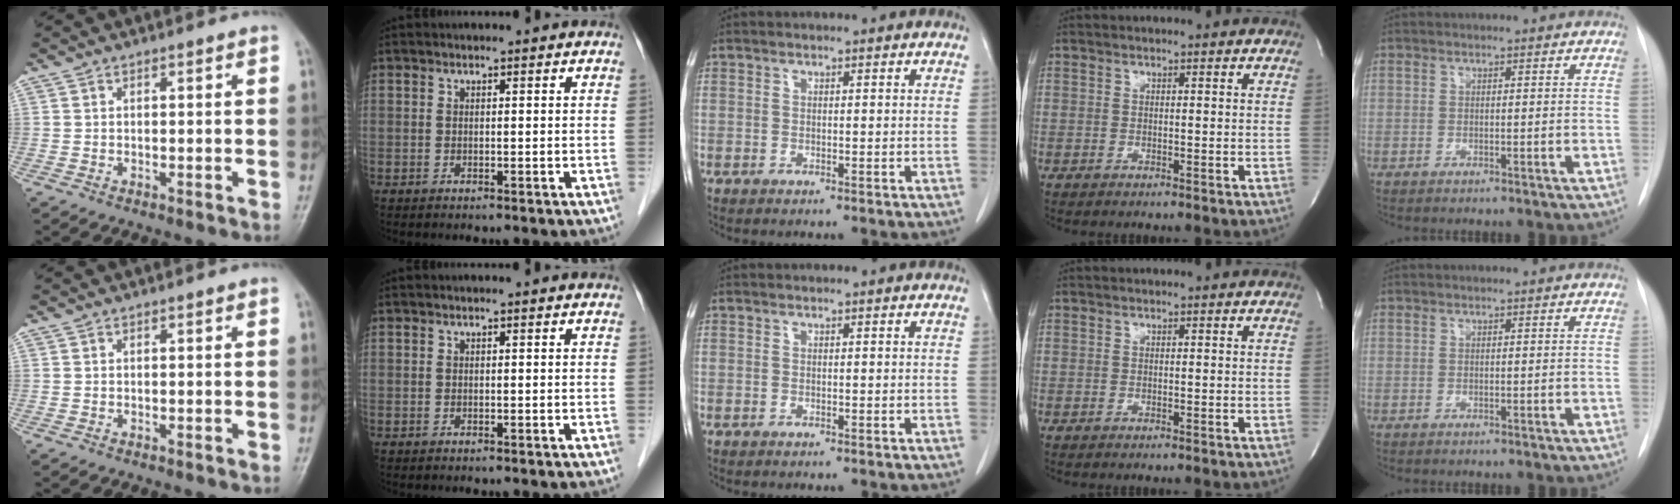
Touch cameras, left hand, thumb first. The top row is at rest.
{}